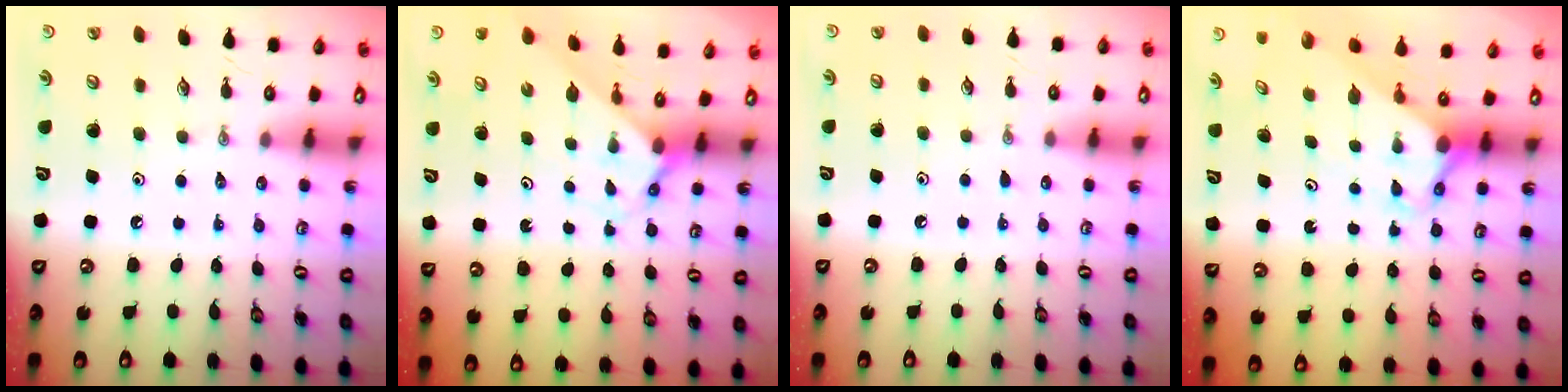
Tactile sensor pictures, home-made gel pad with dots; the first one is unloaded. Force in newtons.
{"total": 2.7, "press": 2.7, "slide": 0.2}
{"total": 2.8, "press": 2.8, "slide": 0.3}
{"total": 2.8, "press": 2.8, "slide": 0.2}